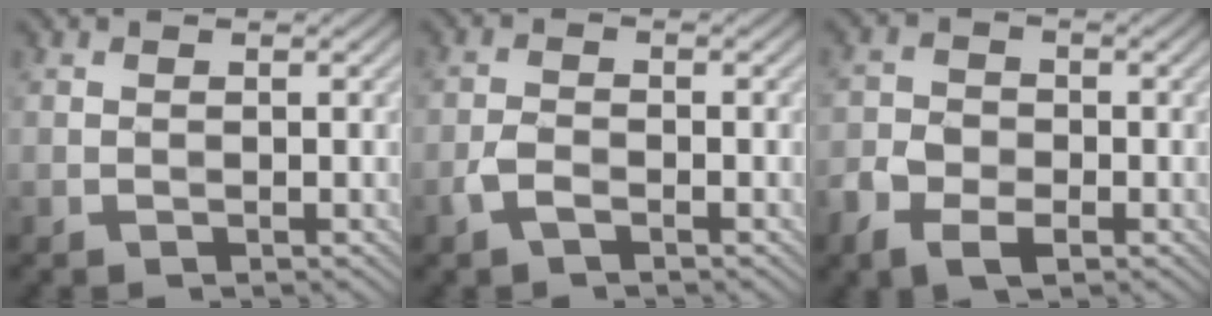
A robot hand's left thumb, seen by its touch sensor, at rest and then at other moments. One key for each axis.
{"total": 2.2, "fx": -1.4, "fy": 1.0, "fz": 1.5, "tx": -0.035, "ty": 0.000, "tz": -0.033}
{"total": 5.4, "fx": -2.9, "fy": 3.3, "fz": 3.0, "tx": -0.063, "ty": -0.006, "tz": -0.061}